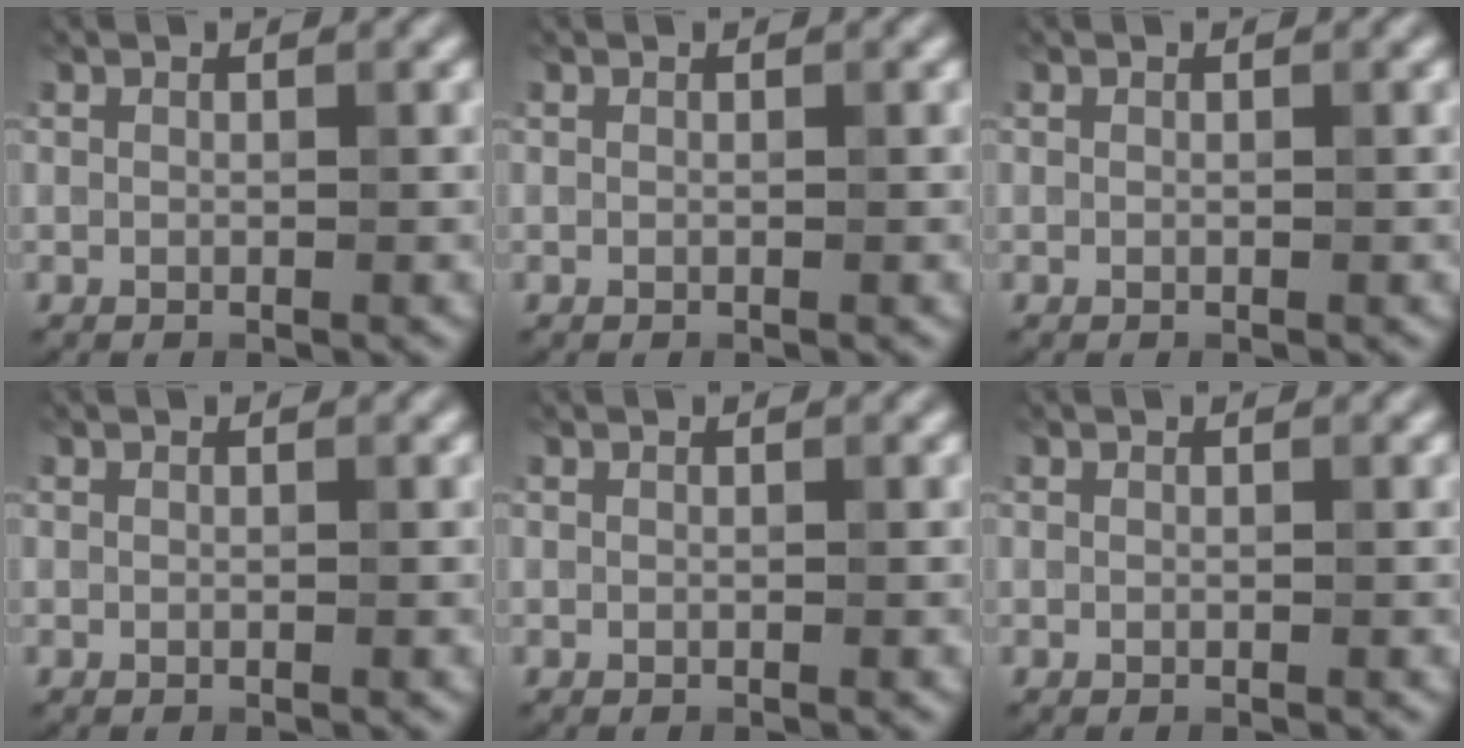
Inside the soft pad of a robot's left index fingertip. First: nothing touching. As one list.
[{"total": 0.0}, {"total": 0.0}, {"total": 0.0}, {"total": 0.0}, {"total": 0.0}]